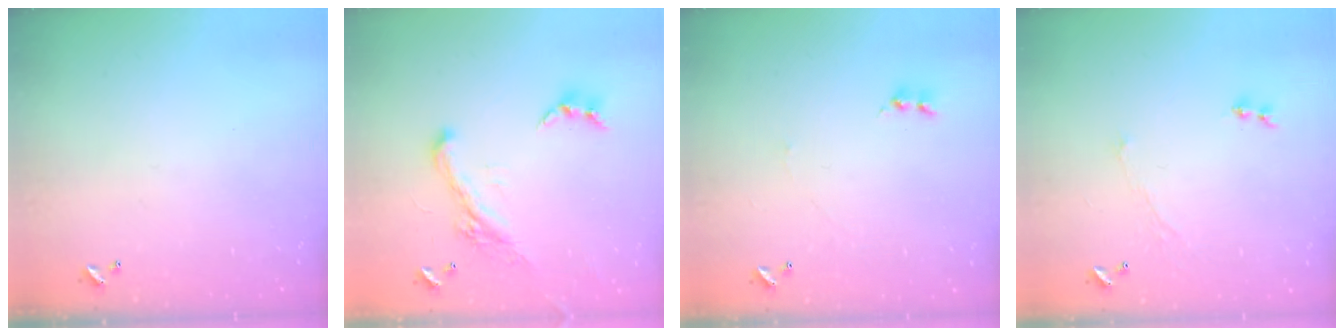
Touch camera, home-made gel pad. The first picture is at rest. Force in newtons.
{"total": 3.4, "press": 3.1, "slide": 1.4}
{"total": 0.8, "press": 0.7, "slide": 0.5}
{"total": 1.2, "press": 0.7, "slide": 1.0}